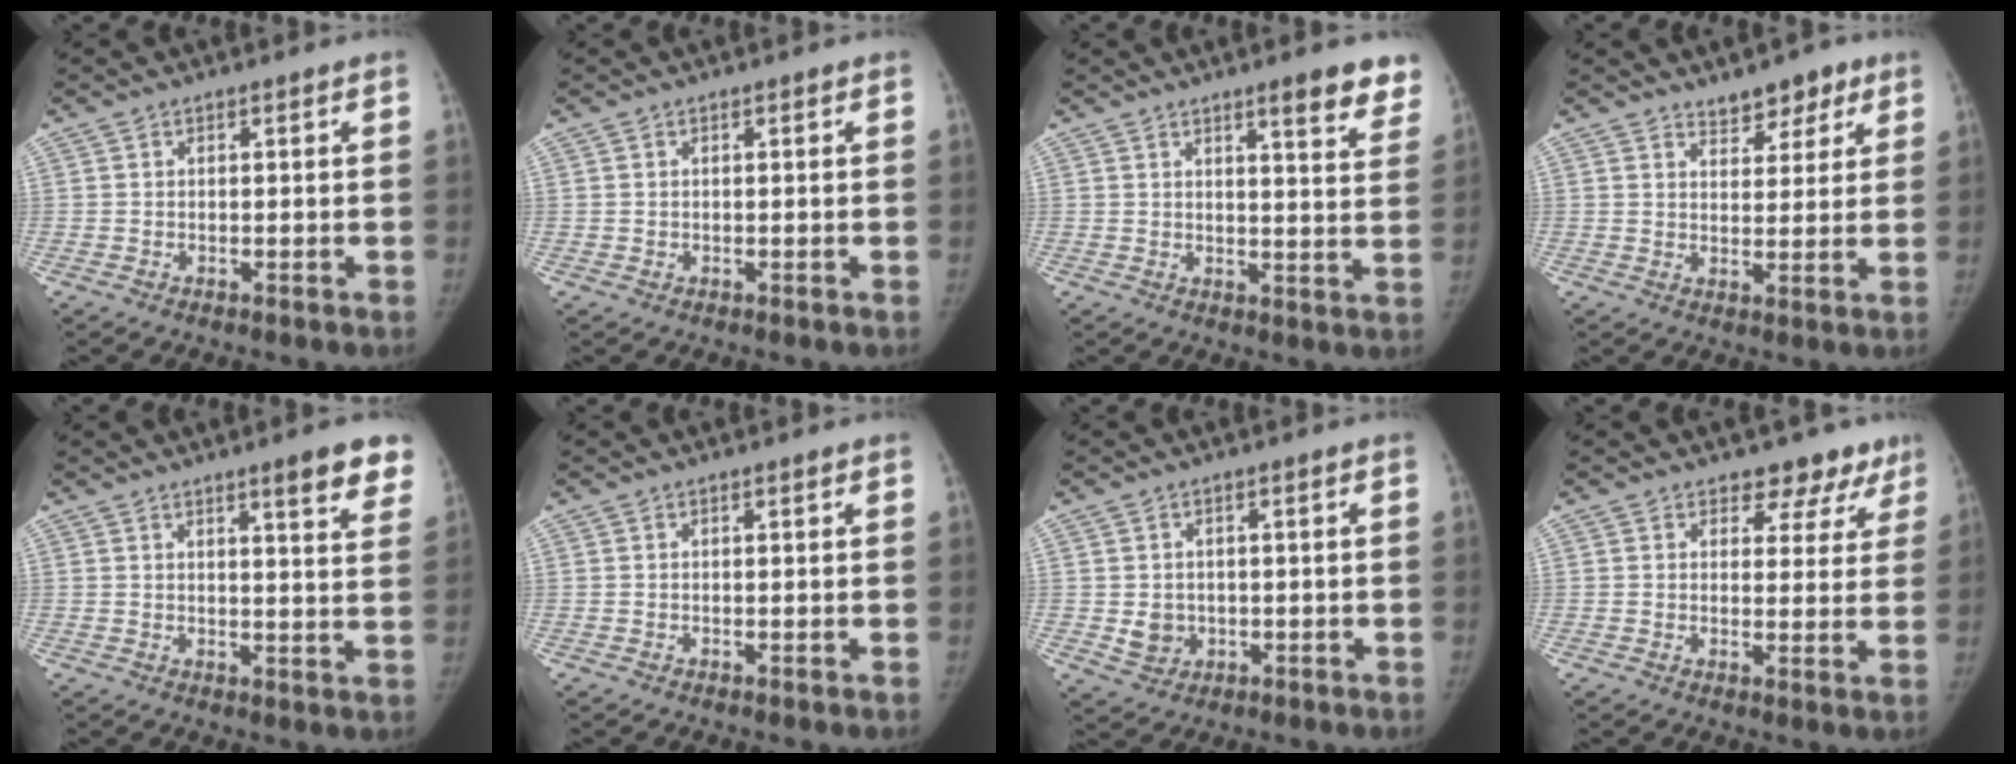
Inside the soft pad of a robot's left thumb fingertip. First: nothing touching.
{"total": 0.0}
{"total": 9.1, "force": [6.5, 1.7, 6.1], "torque": [-0.049, -0.036, 0.077]}
{"total": 5.6, "force": [4.1, 3.1, 2.4], "torque": [0.002, -0.024, 0.061]}
{"total": 8.8, "force": [6.0, 1.4, 6.2], "torque": [-0.057, -0.030, 0.070]}
{"total": 0.0}
{"total": 3.9, "force": [-0.4, 3.5, 1.7], "torque": [-0.010, 0.000, 0.006]}
{"total": 6.9, "force": [5.2, 4.3, 1.4], "torque": [0.030, -0.026, 0.052]}